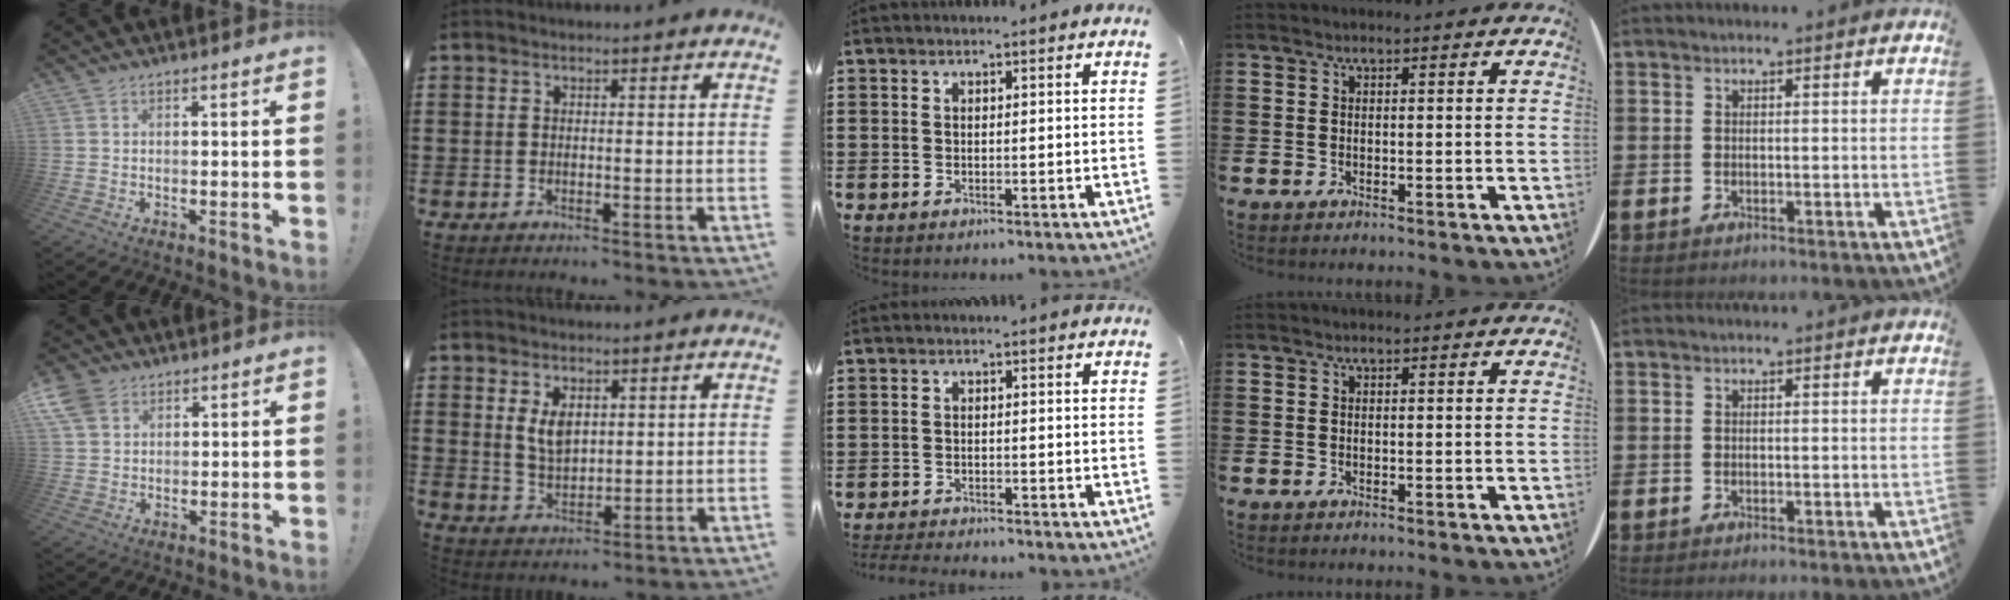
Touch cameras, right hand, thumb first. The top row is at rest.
{"thumb": {"total": 6.2, "force": [3.5, 4.4, 2.7], "torque": [-0.056, -0.010, 0.071]}, "index": {"total": 4.3, "force": [1.7, 2.5, 3.1], "torque": [-0.062, 0.003, 0.028]}, "middle": {"total": 2.3, "force": [-2.3, 0.1, 0.3], "torque": [-0.016, -0.004, -0.049]}}